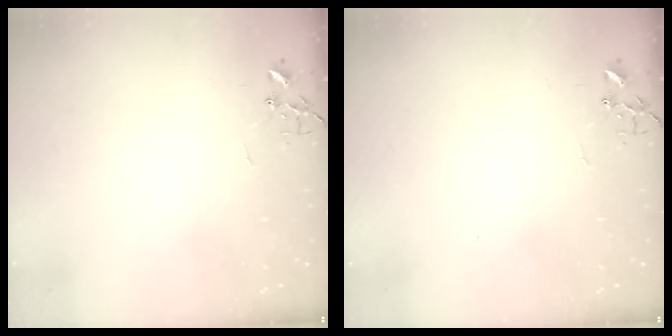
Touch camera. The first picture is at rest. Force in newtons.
{"total": 0.0}